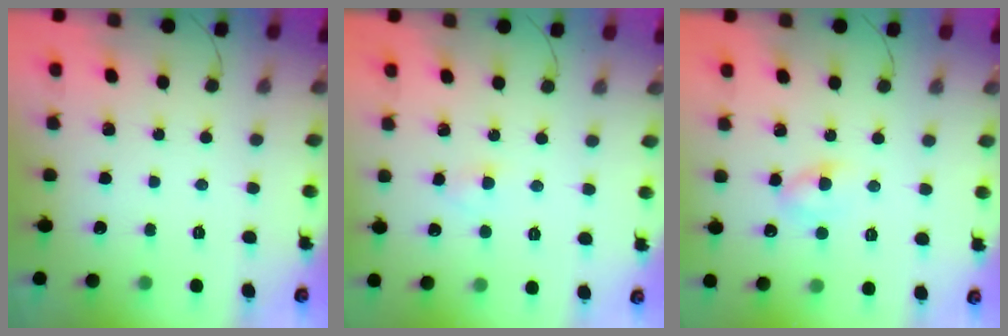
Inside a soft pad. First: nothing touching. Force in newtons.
{"total": 2.1, "press": 1.9, "slide": 0.9}
{"total": 4.3, "press": 4.0, "slide": 1.5}